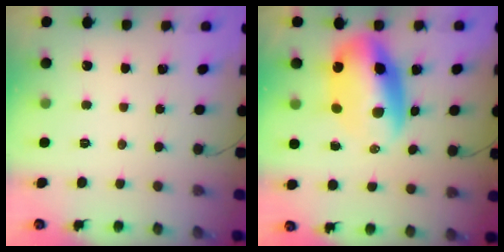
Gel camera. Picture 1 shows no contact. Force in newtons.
{"total": 12.6, "press": 12.3, "slide": 2.8}